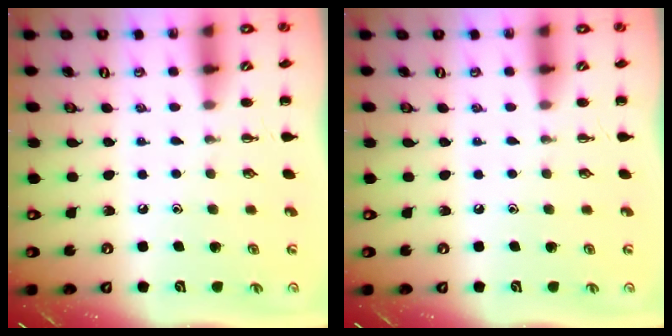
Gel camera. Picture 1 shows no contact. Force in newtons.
{"total": 0.0}